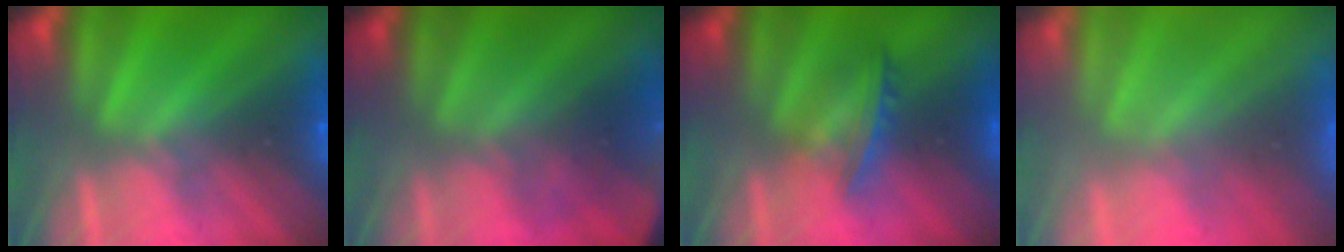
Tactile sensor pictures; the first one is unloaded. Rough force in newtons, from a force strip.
{"total": 4.5}
{"total": 4.6}
{"total": 8.3}